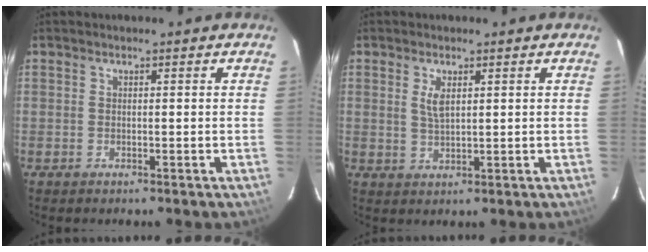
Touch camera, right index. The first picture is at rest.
{"total": 3.1, "force": [1.1, 1.3, 2.6], "torque": [-0.049, -0.001, 0.023]}